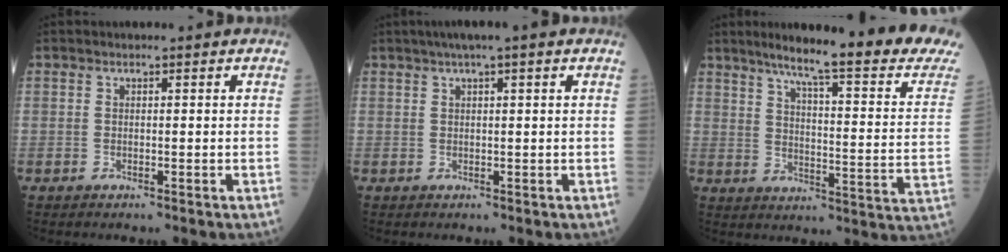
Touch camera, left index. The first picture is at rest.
{"total": 5.3, "force": [3.6, 0.1, 3.9], "torque": [-0.063, 0.029, 0.056]}
{"total": 24.2, "force": [20.5, 0.2, 12.8], "torque": [-0.180, -0.068, 0.260]}